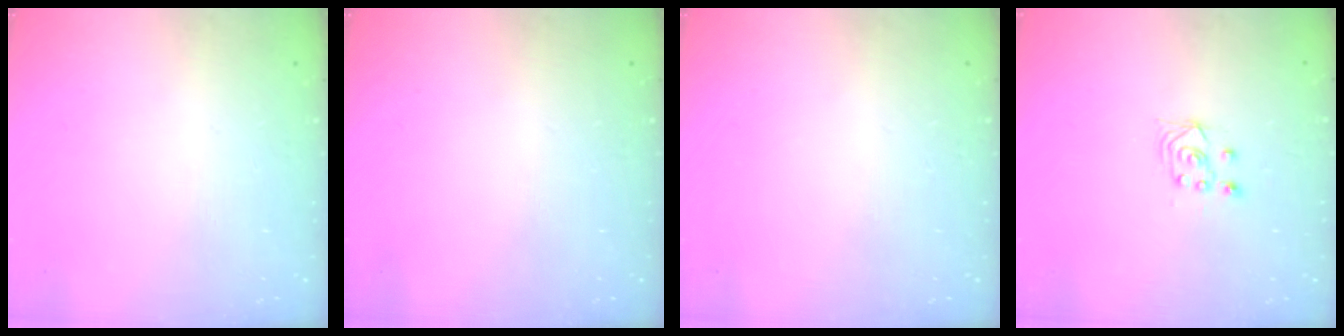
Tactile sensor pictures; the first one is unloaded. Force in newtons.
{"total": 0.0}
{"total": 0.0}
{"total": 2.8, "press": 2.4, "slide": 1.4}